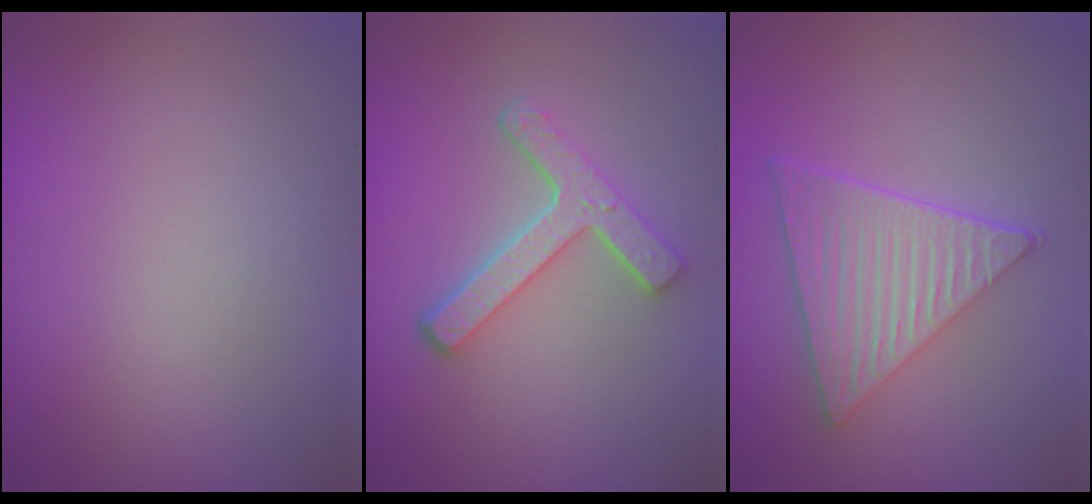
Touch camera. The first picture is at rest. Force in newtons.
{"total": 4.4, "press": 3.4, "slide": 2.9}
{"total": 6.1, "press": 4.5, "slide": 4.1}